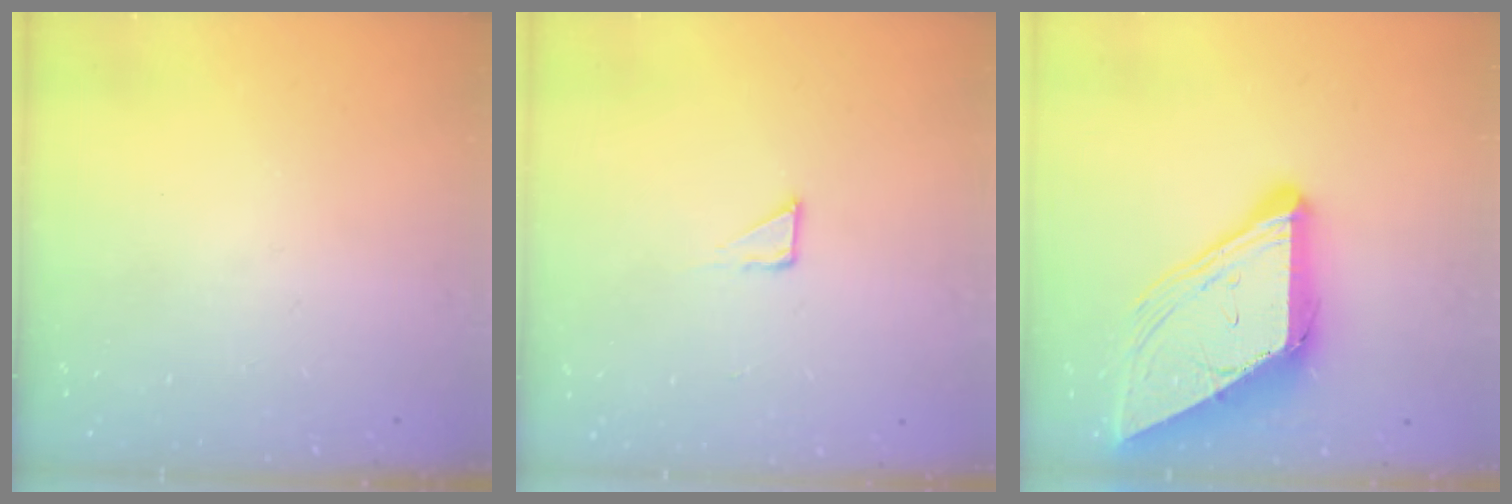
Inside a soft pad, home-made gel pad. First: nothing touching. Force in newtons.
{"total": 2.6, "press": 2.6, "slide": 0.1}
{"total": 18.6, "press": 18.5, "slide": 2.0}